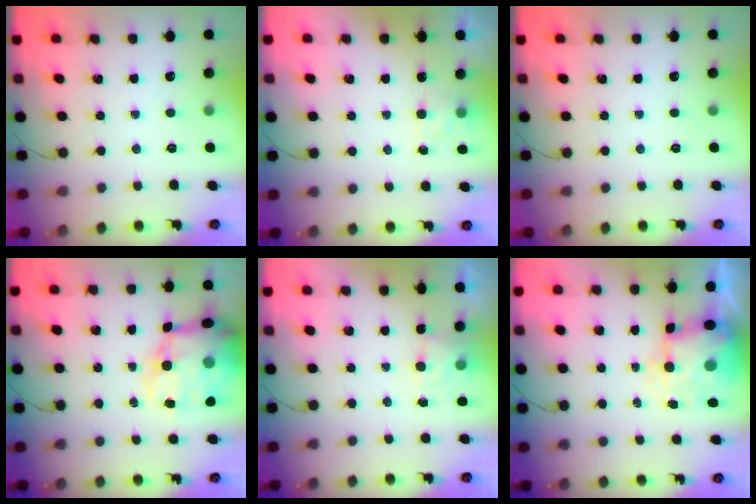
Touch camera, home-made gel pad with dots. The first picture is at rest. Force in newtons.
{"total": 4.3, "press": 4.1, "slide": 1.2}
{"total": 0.0}
{"total": 20.0, "press": 19.5, "slide": 4.6}
{"total": 4.4, "press": 4.2, "slide": 1.2}
{"total": 6.0, "press": 5.7, "slide": 1.7}